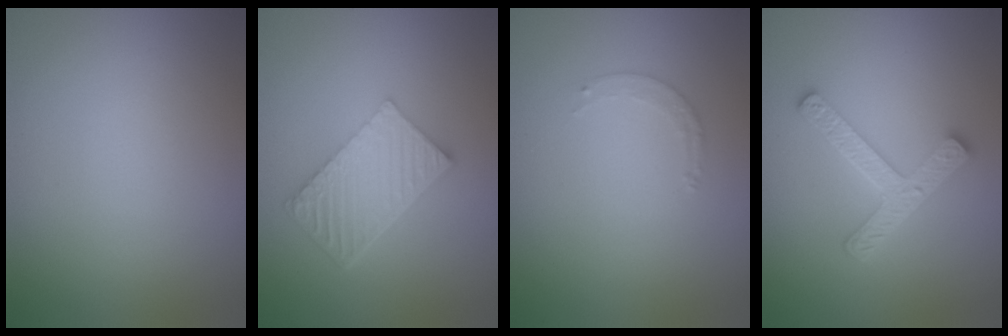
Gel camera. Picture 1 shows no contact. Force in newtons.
{"total": 6.2, "press": 4.2, "slide": 4.5}
{"total": 0.6, "press": 0.5, "slide": 0.3}
{"total": 4.3, "press": 3.3, "slide": 2.8}